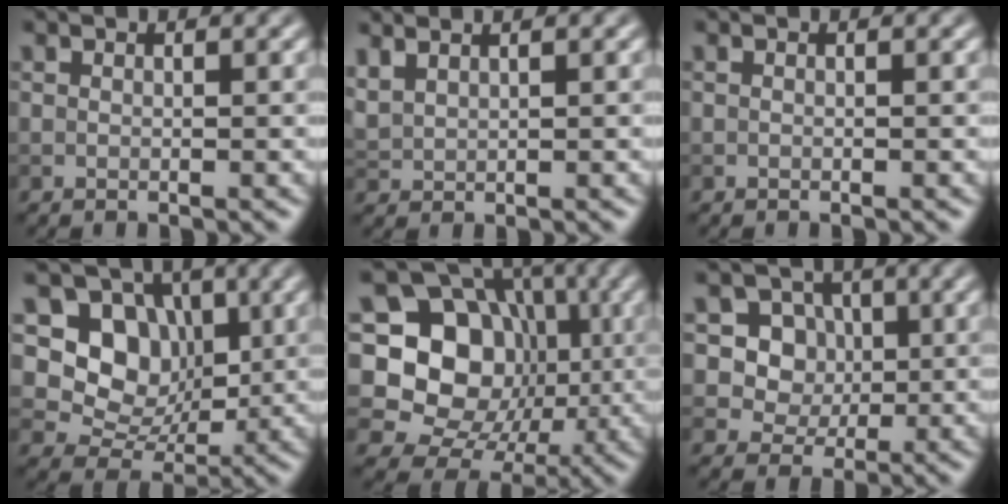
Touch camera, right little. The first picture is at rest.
{"total": 1.8, "force": [1.4, 0.6, 0.9], "torque": [-0.025, 0.011, 0.035]}
{"total": 0.0}
{"total": 7.1, "force": [1.1, 5.8, 3.8], "torque": [-0.056, -0.003, 0.005]}
{"total": 15.0, "force": [0.3, 13.2, 7.1], "torque": [-0.137, 0.030, -0.014]}
{"total": 7.5, "force": [1.9, 6.6, 3.1], "torque": [-0.055, 0.014, 0.026]}